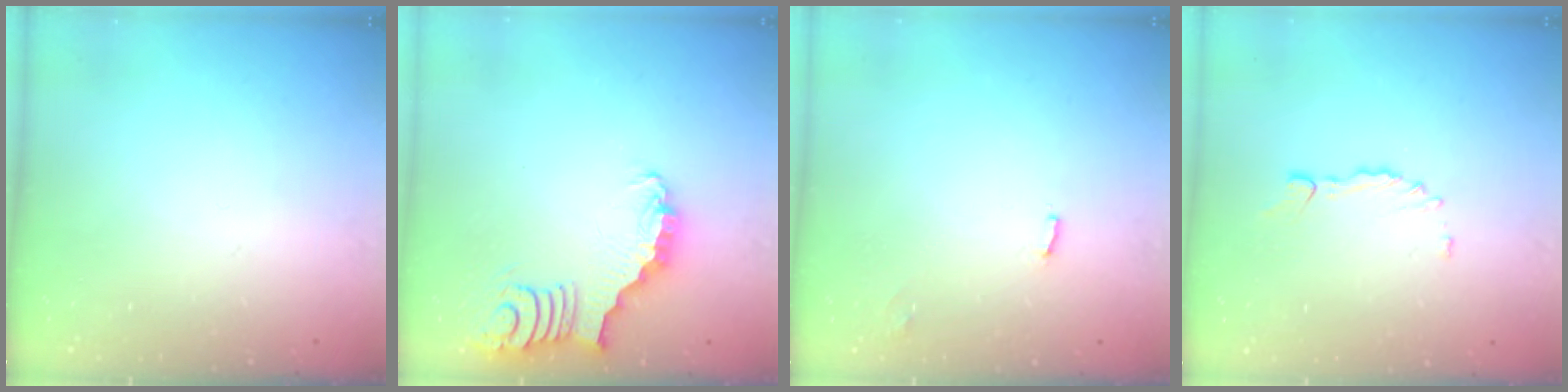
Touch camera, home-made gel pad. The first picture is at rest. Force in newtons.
{"total": 3.5, "press": 3.5, "slide": 0.6}
{"total": 4.5, "press": 4.5, "slide": 0.2}
{"total": 2.2, "press": 2.2, "slide": 0.3}